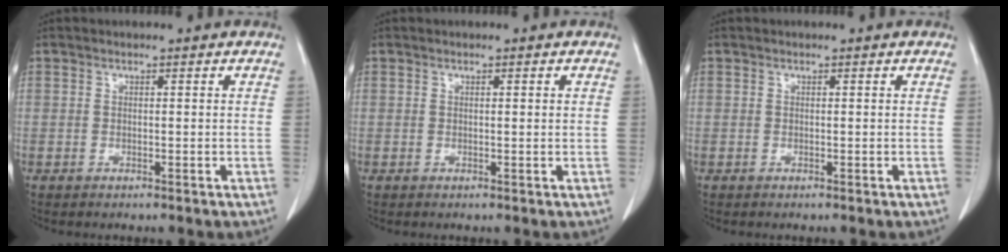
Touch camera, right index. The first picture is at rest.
{"total": 0.6, "force": [0.2, 0.0, 0.5], "torque": [-0.010, 0.000, 0.003]}
{"total": 0.0}